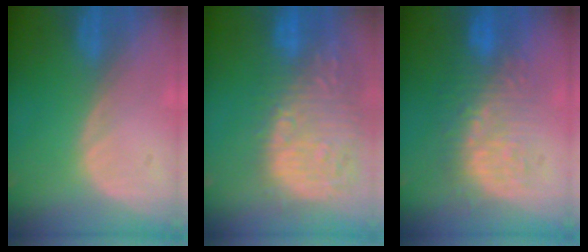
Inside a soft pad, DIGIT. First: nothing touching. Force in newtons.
{"total": 15.7, "press": 12.9, "slide": 9.0}
{"total": 8.9, "press": 8.7, "slide": 1.4}